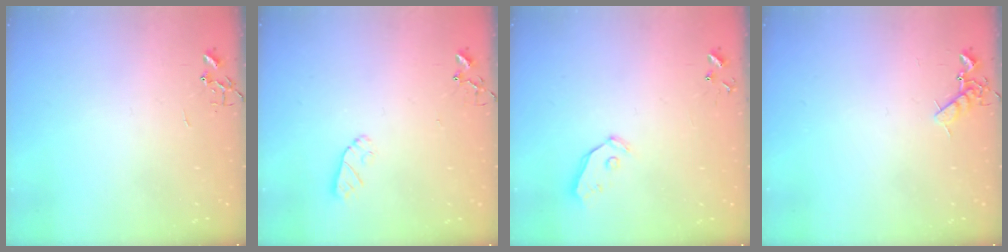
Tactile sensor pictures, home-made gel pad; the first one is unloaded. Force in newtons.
{"total": 6.0, "press": 6.0, "slide": 0.3}
{"total": 4.9, "press": 4.9, "slide": 0.2}
{"total": 7.8, "press": 7.8, "slide": 0.8}